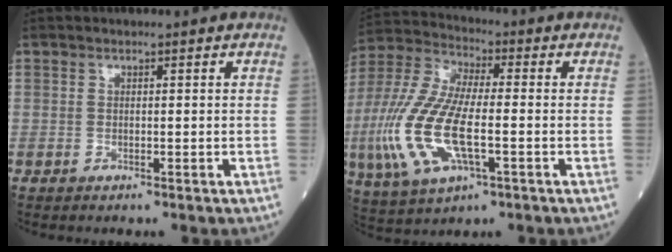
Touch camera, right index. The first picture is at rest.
{"total": 16.1, "force": [-3.6, 5.4, 14.7], "torque": [-0.333, -0.007, -0.068]}